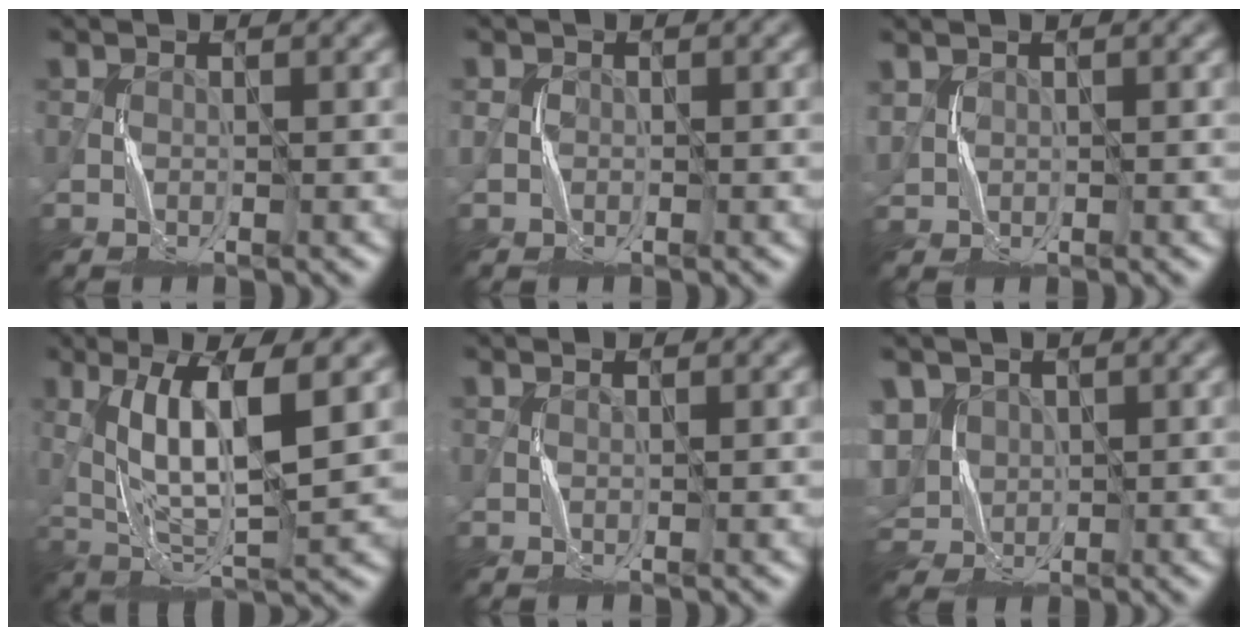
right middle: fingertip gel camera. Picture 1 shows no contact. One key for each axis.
{"total": 1.2, "fx": -0.1, "fy": 1.2, "fz": 0.2, "tx": -0.005, "ty": -0.001, "tz": -0.002}
{"total": 1.0, "fx": 0.8, "fy": 0.7, "fz": 0.1, "tx": -0.009, "ty": 0.003, "tz": 0.023}
{"total": 7.9, "fx": 1.9, "fy": 1.7, "fz": 7.5, "tx": -0.147, "ty": -0.002, "tz": 0.044}
{"total": 0.6, "fx": 0.4, "fy": -0.4, "fz": 0.1, "tx": -0.009, "ty": -0.001, "tz": 0.004}
{"total": 5.8, "fx": 1.5, "fy": 4.7, "fz": 3.0, "tx": -0.097, "ty": 0.016, "tz": 0.037}